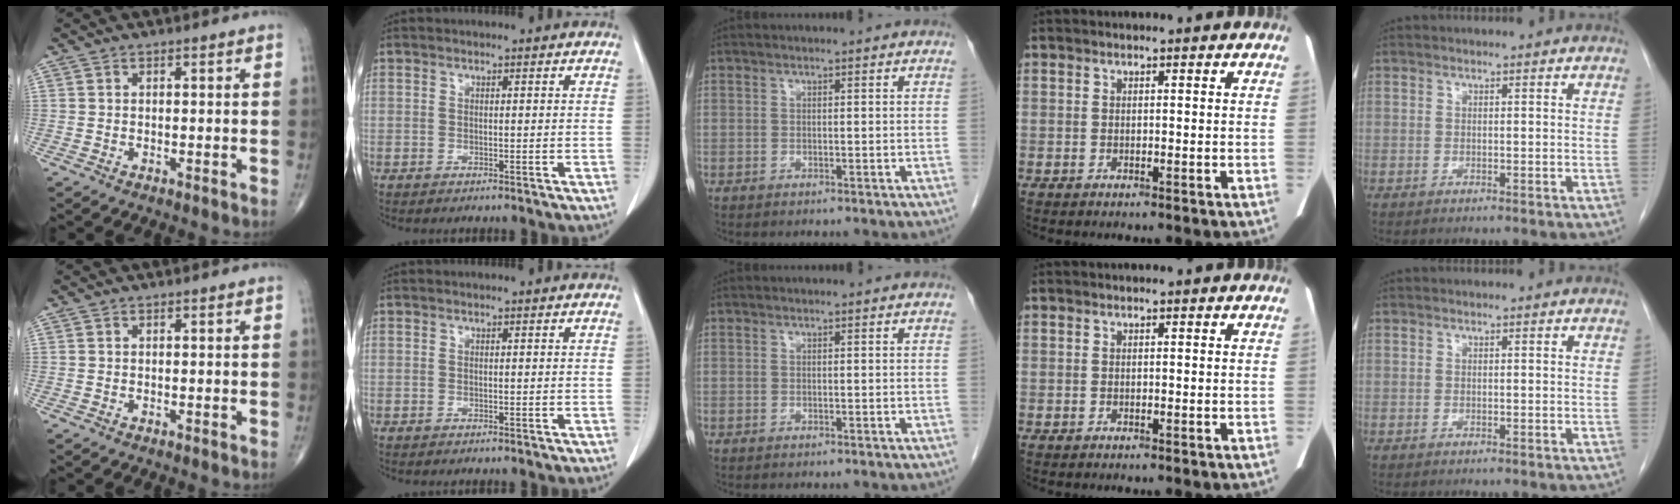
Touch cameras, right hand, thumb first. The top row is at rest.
{}